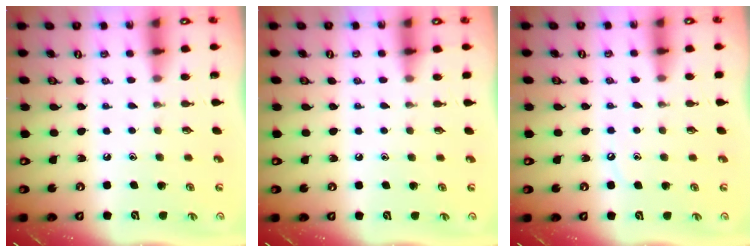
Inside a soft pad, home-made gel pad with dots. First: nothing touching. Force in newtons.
{"total": 3.6, "press": 3.6, "slide": 0.4}
{"total": 3.4, "press": 3.3, "slide": 0.5}